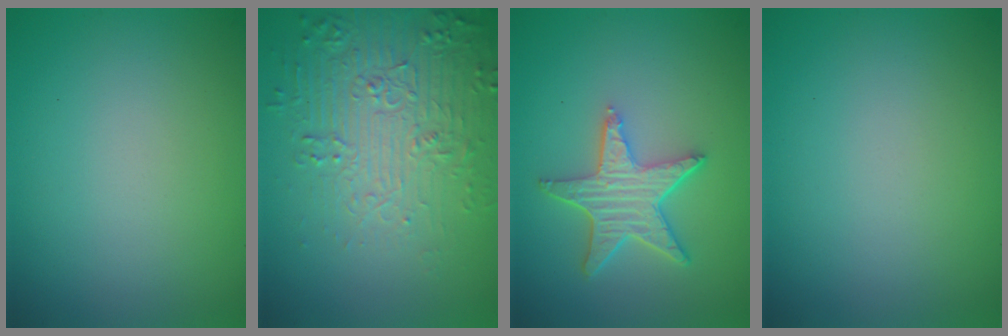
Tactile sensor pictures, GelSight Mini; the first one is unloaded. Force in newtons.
{"total": 5.0, "press": 4.8, "slide": 1.3}
{"total": 5.1, "press": 4.0, "slide": 3.1}
{"total": 0.0}